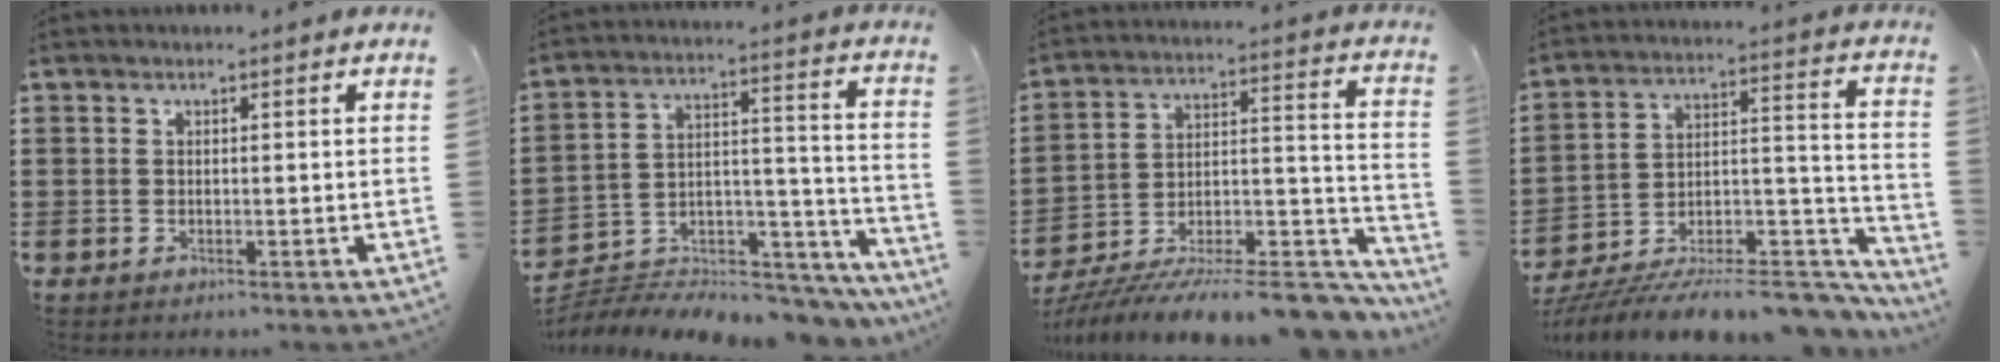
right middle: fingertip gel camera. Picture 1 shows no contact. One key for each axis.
{"total": 5.4, "fx": -5.1, "fy": 1.6, "fz": 0.3, "tx": -0.001, "ty": 0.006, "tz": -0.104}
{"total": 12.8, "fx": -11.4, "fy": 2.0, "fz": 5.5, "tx": -0.056, "ty": 0.037, "tz": -0.207}
{"total": 12.5, "fx": -11.2, "fy": 2.3, "fz": 4.9, "tx": -0.056, "ty": 0.039, "tz": -0.210}